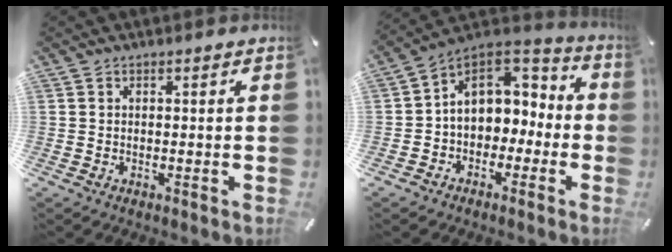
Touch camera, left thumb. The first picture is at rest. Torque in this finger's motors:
{"motor_torque": [-0.10, 1.45, 0.41, -0.03, 0.40]}